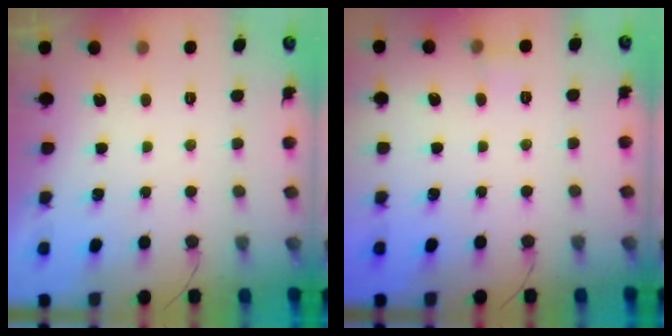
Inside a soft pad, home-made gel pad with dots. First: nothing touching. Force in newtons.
{"total": 5.4, "press": 5.1, "slide": 1.7}